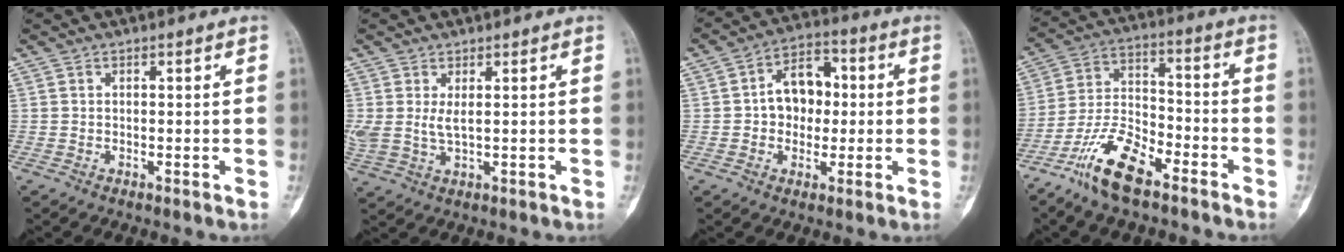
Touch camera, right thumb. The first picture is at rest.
{"total": 4.2, "force": [1.0, 1.7, 3.7], "torque": [-0.096, -0.001, 0.029]}
{"total": 9.5, "force": [0.4, 7.1, 6.3], "torque": [-0.061, 0.024, -0.002]}
{"total": 12.6, "force": [-8.3, 4.8, 8.1], "torque": [-0.160, 0.053, -0.164]}